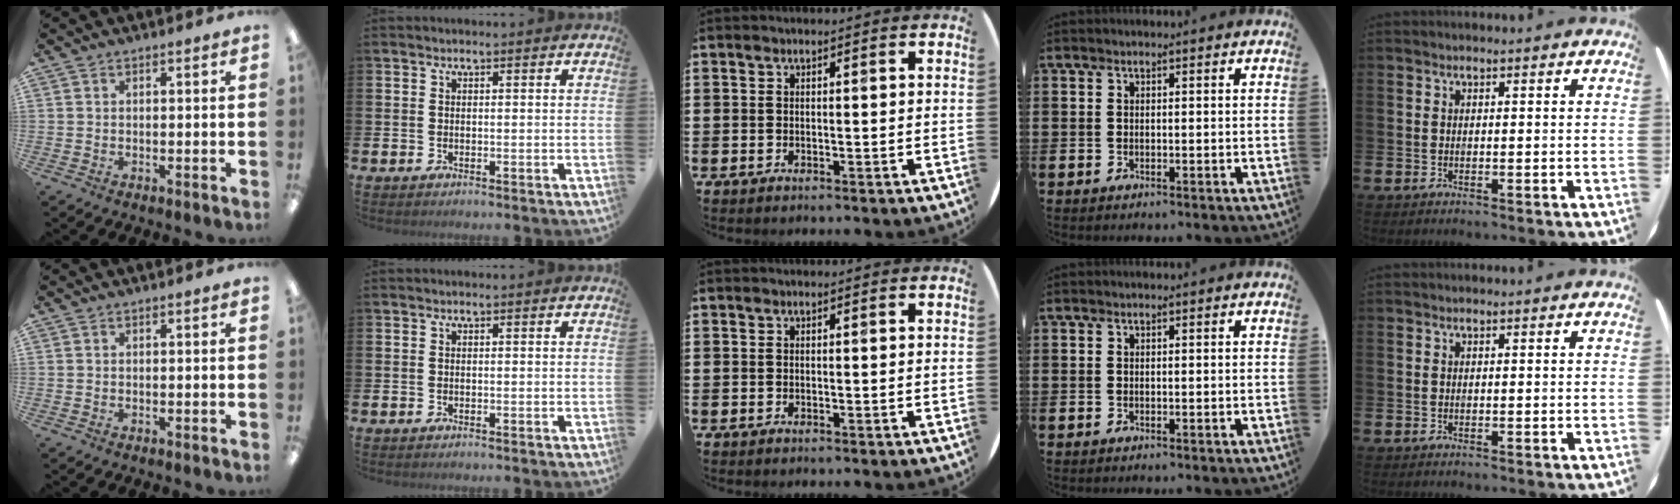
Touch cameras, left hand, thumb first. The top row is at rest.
{}